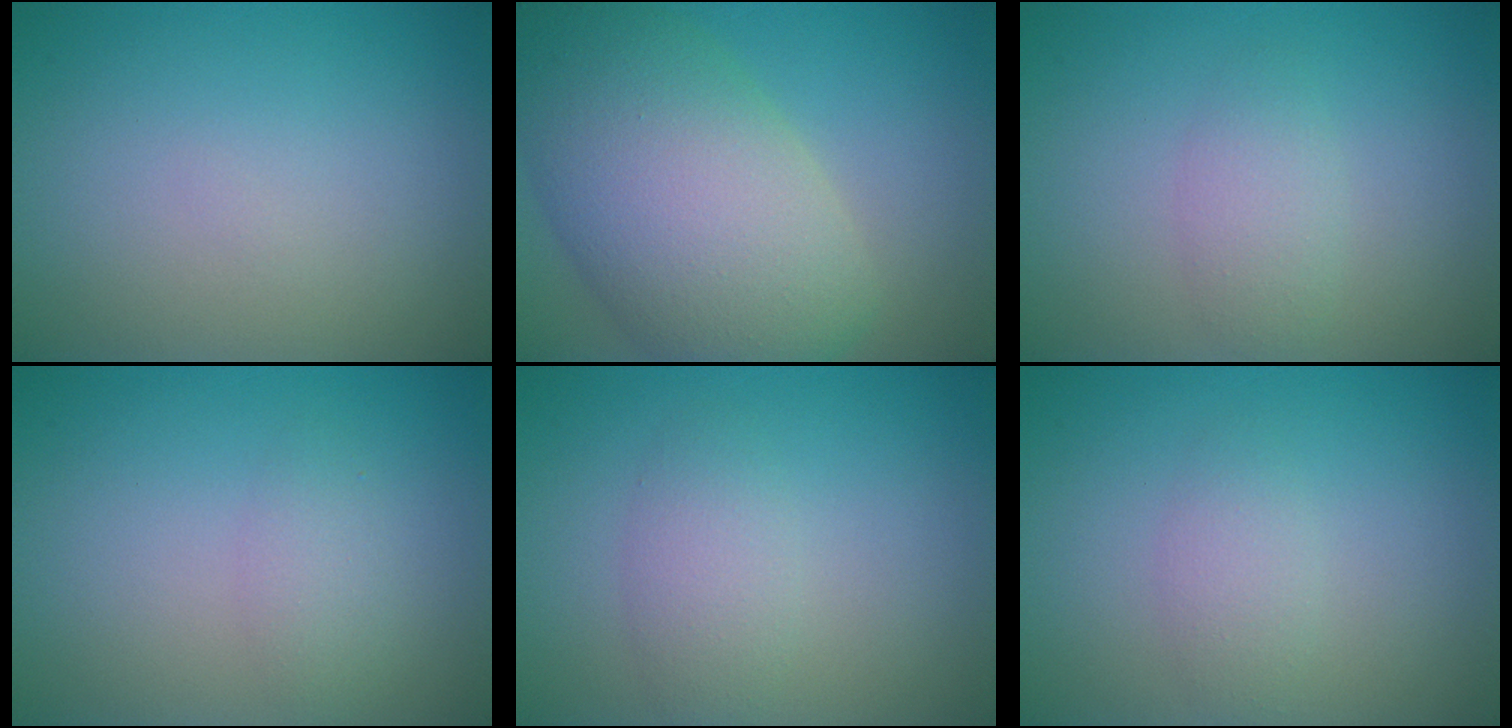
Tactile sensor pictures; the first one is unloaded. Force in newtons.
{"total": 11.8, "press": 11.8, "slide": 0.6}
{"total": 2.0, "press": 2.0, "slide": 0.1}
{"total": 1.6, "press": 1.6, "slide": 0.0}
{"total": 2.3, "press": 2.3, "slide": 0.1}
{"total": 1.7, "press": 1.7, "slide": 0.0}